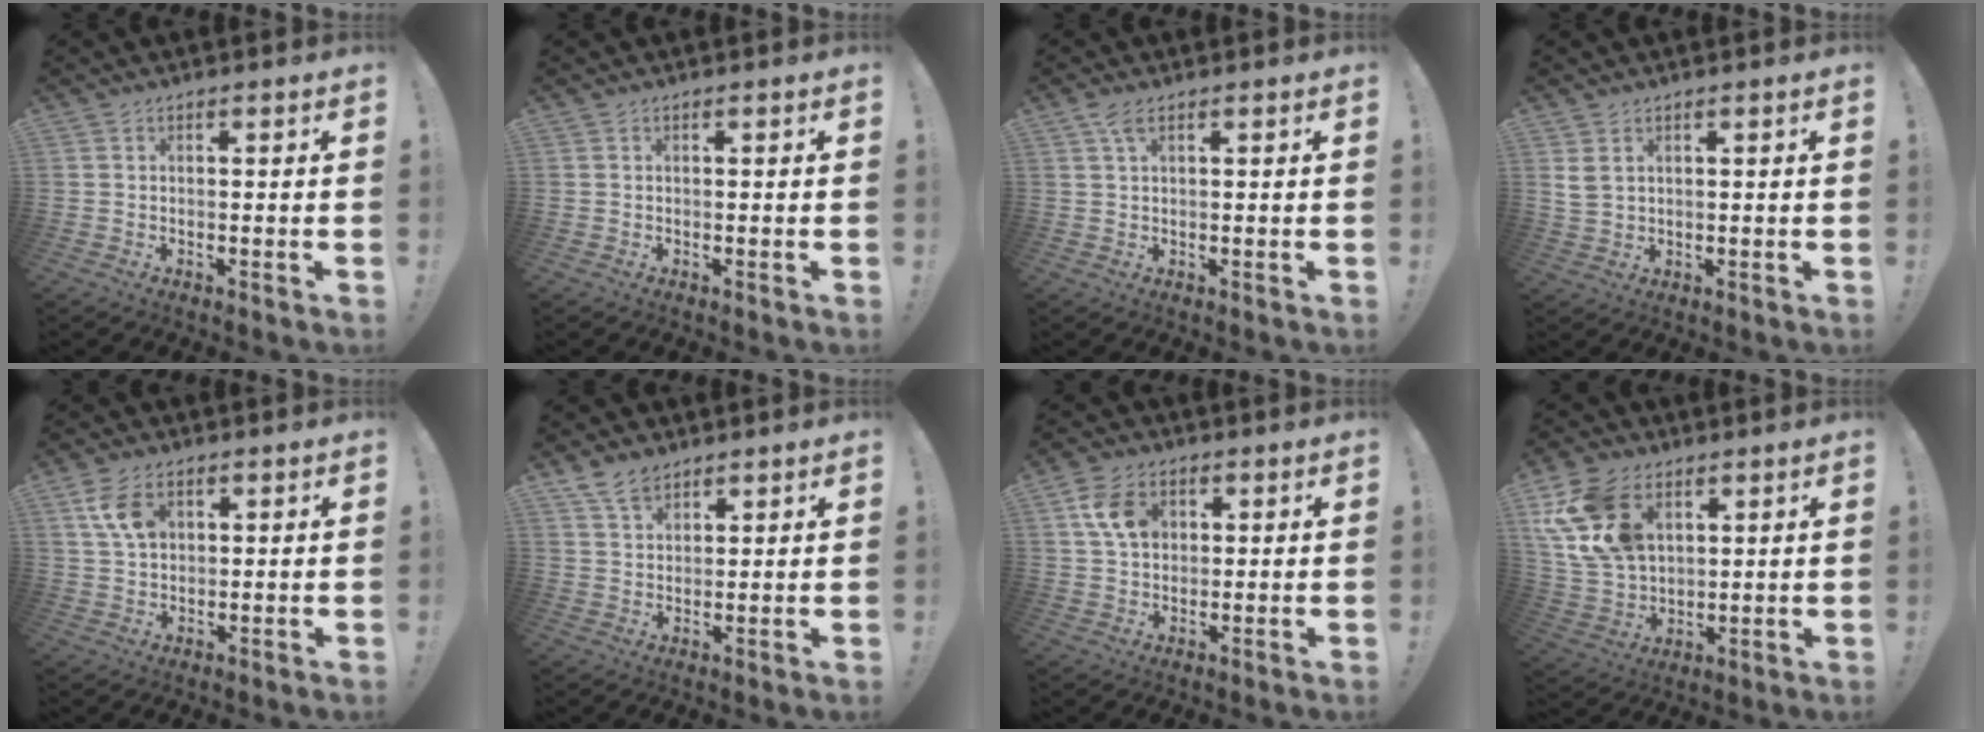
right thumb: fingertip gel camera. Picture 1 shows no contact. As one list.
[{"total": 0.0}, {"total": 3.2, "force": [1.7, 1.1, 2.4], "torque": [-0.044, -0.004, 0.029]}, {"total": 3.3, "force": [1.8, 1.9, 1.9], "torque": [-0.032, -0.004, 0.035]}, {"total": 8.1, "force": [3.1, 5.4, 5.2], "torque": [-0.096, -0.001, 0.061]}, {"total": 6.4, "force": [4.9, 3.5, 2.2], "torque": [-0.044, -0.022, 0.094]}, {"total": 9.2, "force": [3.0, 6.7, 5.6], "torque": [-0.098, 0.005, 0.059]}, {"total": 17.6, "force": [7.3, 12.2, 10.4], "torque": [-0.206, -0.031, 0.142]}]